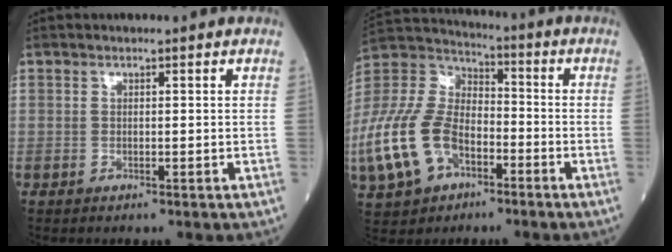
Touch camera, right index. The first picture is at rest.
{"total": 16.1, "force": [-6.1, 9.9, 11.1], "torque": [-0.269, 0.009, -0.117]}